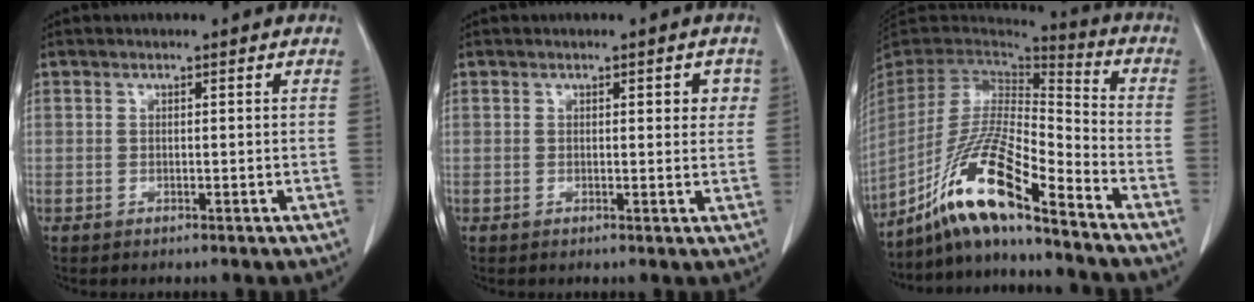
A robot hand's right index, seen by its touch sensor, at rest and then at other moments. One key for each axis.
{"total": 2.8, "fx": 0.9, "fy": 1.2, "fz": 2.3, "tx": -0.021, "ty": 0.002, "tz": 0.009}
{"total": 16.0, "fx": -11.5, "fy": 0.7, "fz": 11.2, "tx": -0.216, "ty": -0.006, "tz": -0.214}